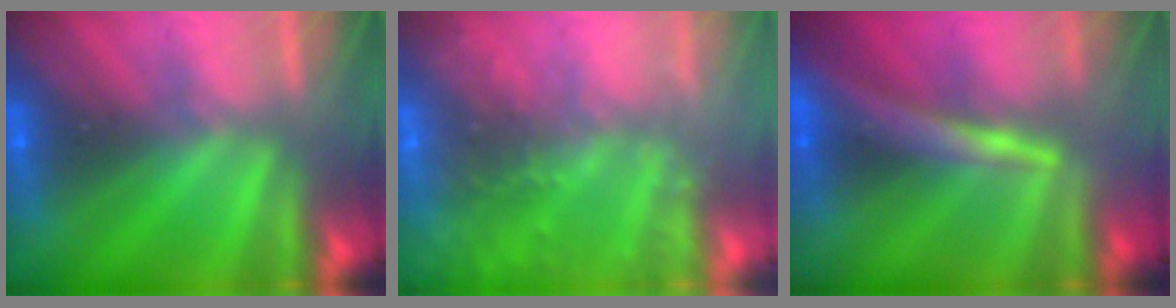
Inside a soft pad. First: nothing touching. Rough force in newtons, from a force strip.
{"total": 9.2}
{"total": 4.5}